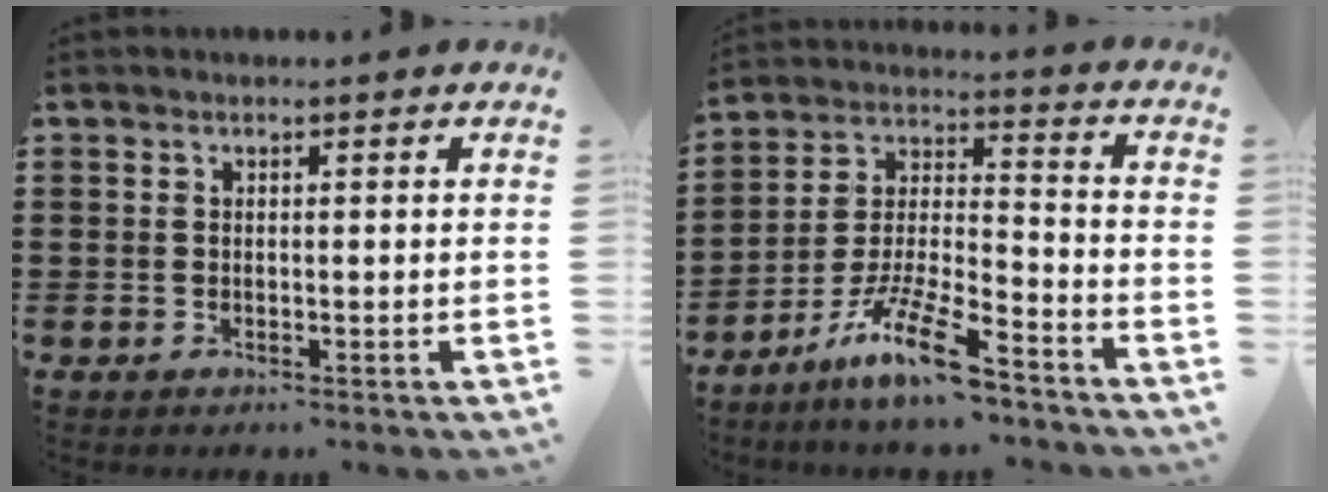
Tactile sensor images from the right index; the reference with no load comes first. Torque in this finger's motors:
{"motor_torque": [1.38, -0.75, 0.76, 0.10]}